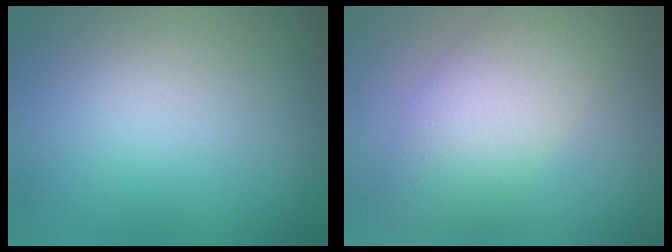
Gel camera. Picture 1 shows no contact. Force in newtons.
{"total": 5.3, "press": 5.3, "slide": 0.3}